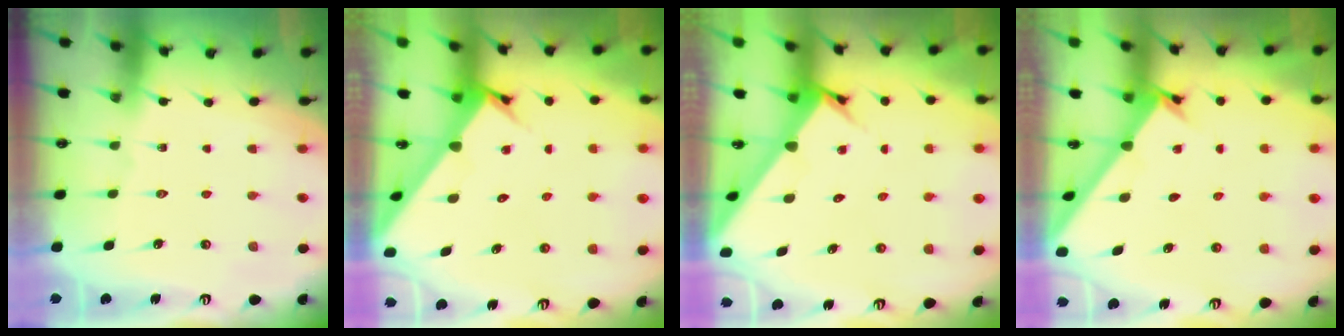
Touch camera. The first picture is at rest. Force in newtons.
{"total": 2.8, "press": 2.8, "slide": 0.3}
{"total": 2.8, "press": 2.8, "slide": 0.3}
{"total": 1.6, "press": 1.6, "slide": 0.1}